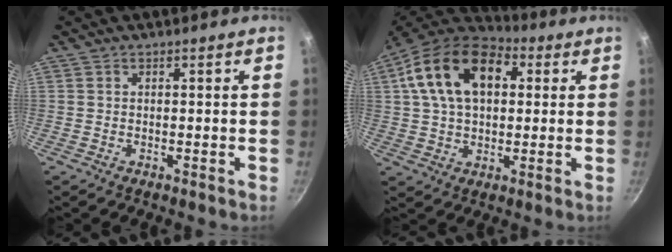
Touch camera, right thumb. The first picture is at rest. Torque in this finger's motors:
{"motor_torque": [-1.01, 2.00, 1.14, -0.28, 0.21]}